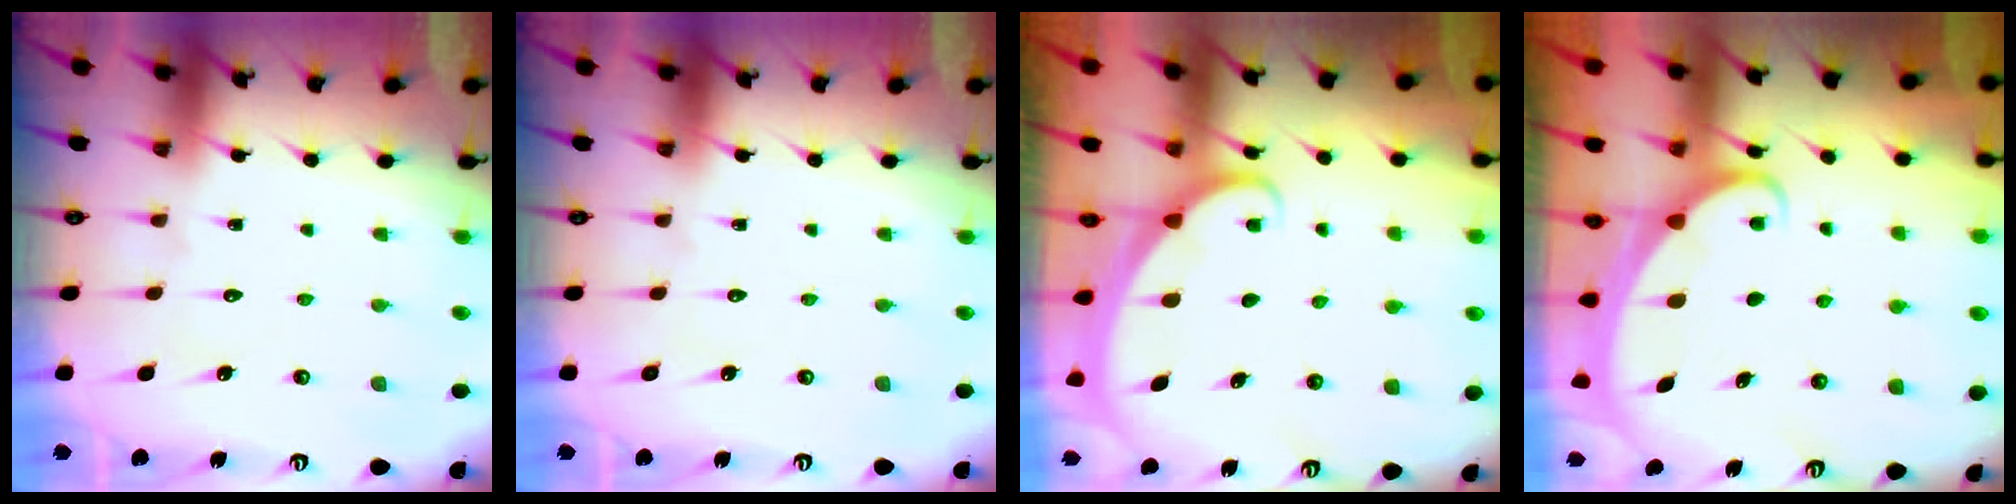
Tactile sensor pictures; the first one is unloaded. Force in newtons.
{"total": 0.0}
{"total": 1.7, "press": 1.7, "slide": 0.1}
{"total": 1.9, "press": 1.9, "slide": 0.3}